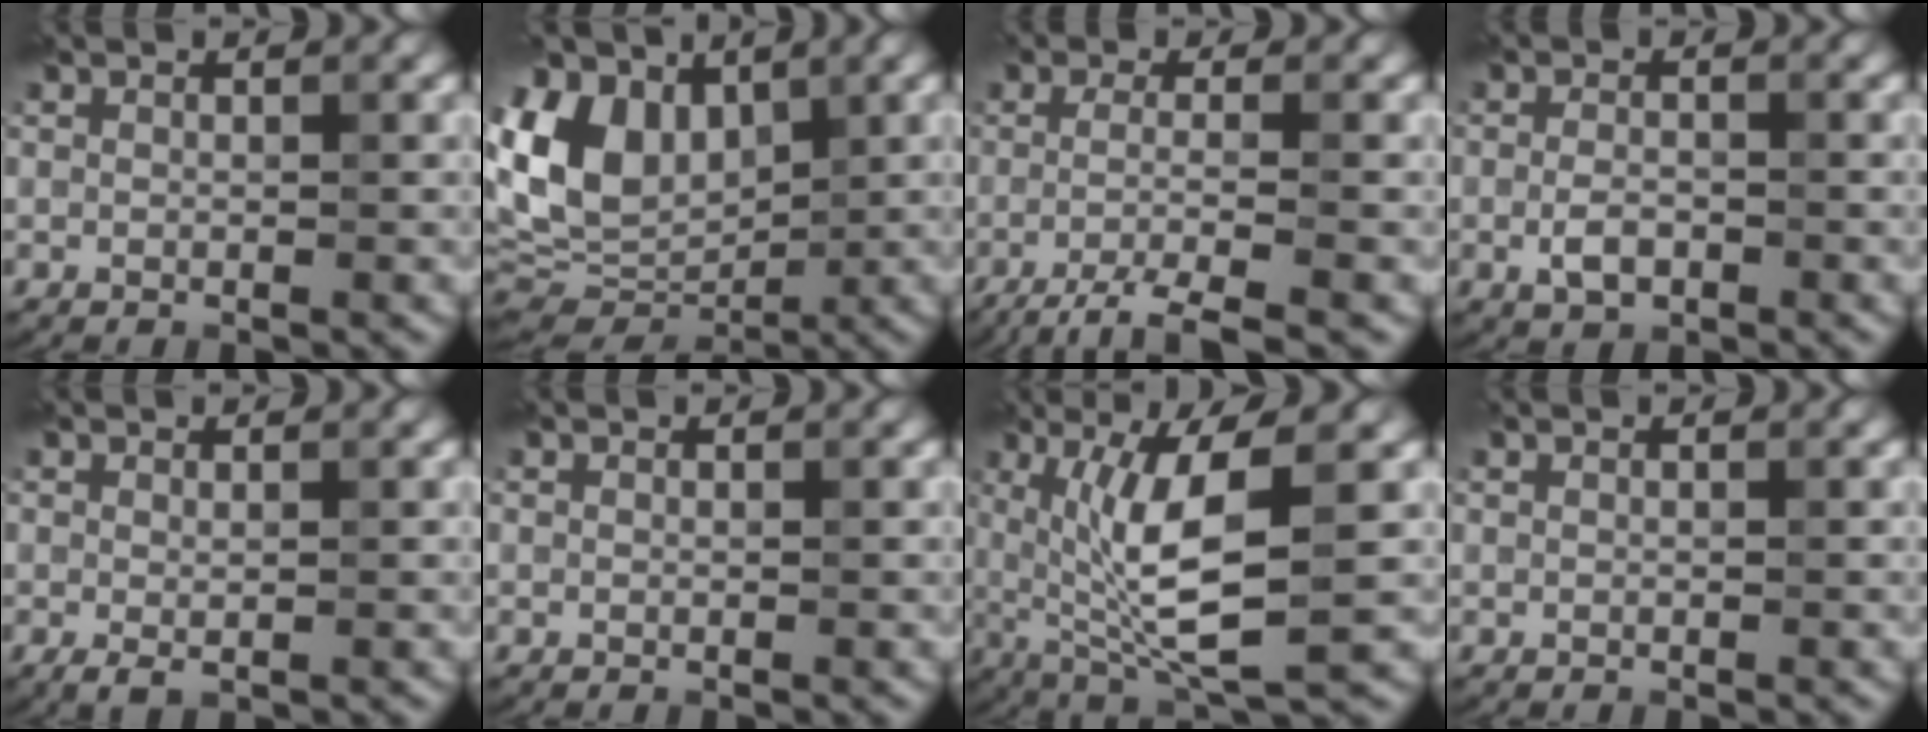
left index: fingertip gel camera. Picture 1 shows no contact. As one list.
[{"total": 11.7, "force": [2.9, 8.3, 7.7], "torque": [-0.177, 0.012, 0.049]}, {"total": 4.1, "force": [-2.1, 0.7, 3.5], "torque": [-0.059, -0.006, -0.048]}, {"total": 2.3, "force": [-0.8, 1.3, 1.7], "torque": [-0.033, 0.000, -0.017]}, {"total": 1.1, "force": [-0.1, 0.2, 1.1], "torque": [-0.020, -0.004, 0.000]}, {"total": 0.0}, {"total": 8.6, "force": [0.8, 2.1, 8.3], "torque": [-0.145, -0.004, 0.020]}, {"total": 0.0}]